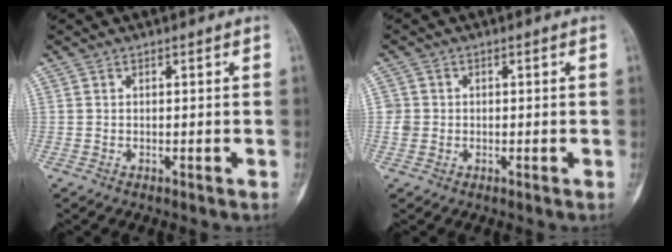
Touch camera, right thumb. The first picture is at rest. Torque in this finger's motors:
{"motor_torque": [-0.16, 0.20, 0.23, -0.13, -0.02]}